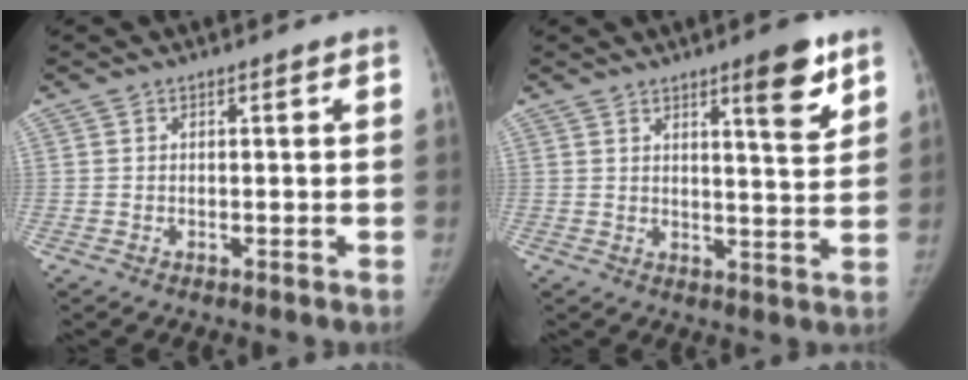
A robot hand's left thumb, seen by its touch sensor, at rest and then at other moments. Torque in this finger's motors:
{"motor_torque": [0.41, -0.44, 0.71, -0.77, 0.21]}